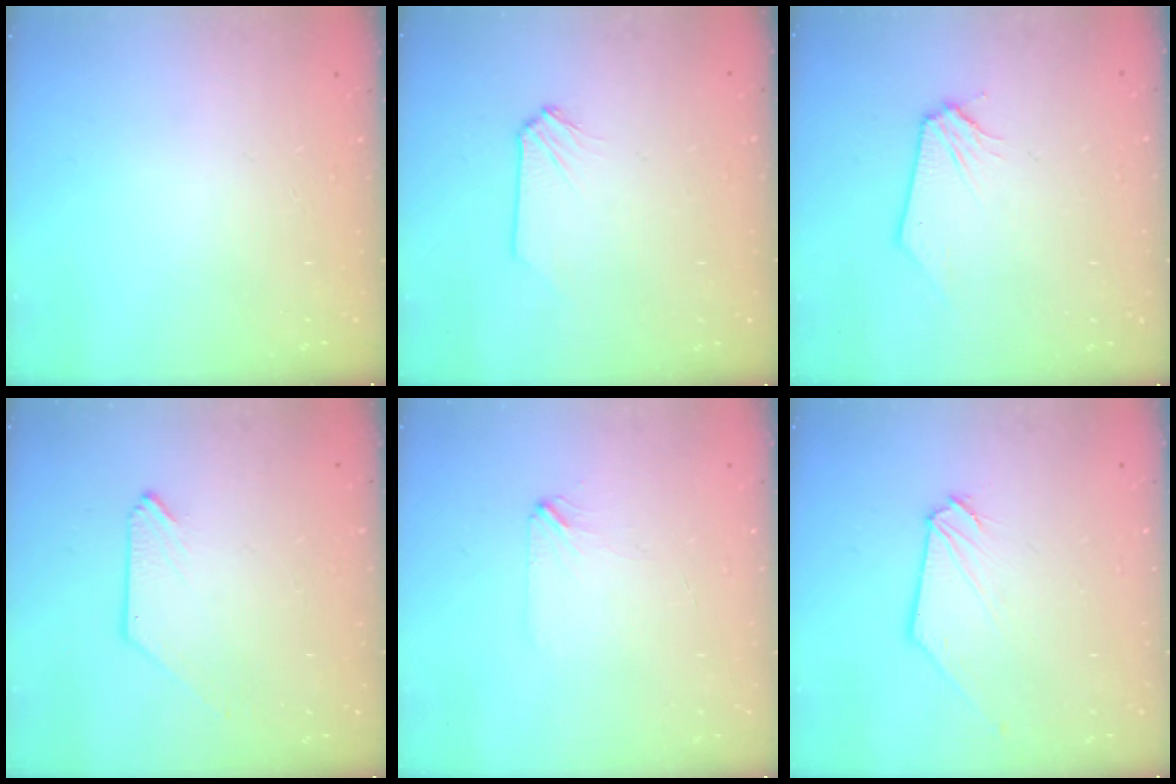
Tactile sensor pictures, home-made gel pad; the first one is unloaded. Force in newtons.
{"total": 0.0}
{"total": 0.0}
{"total": 0.0}
{"total": 1.9, "press": 1.8, "slide": 0.3}
{"total": 1.3, "press": 1.2, "slide": 0.2}